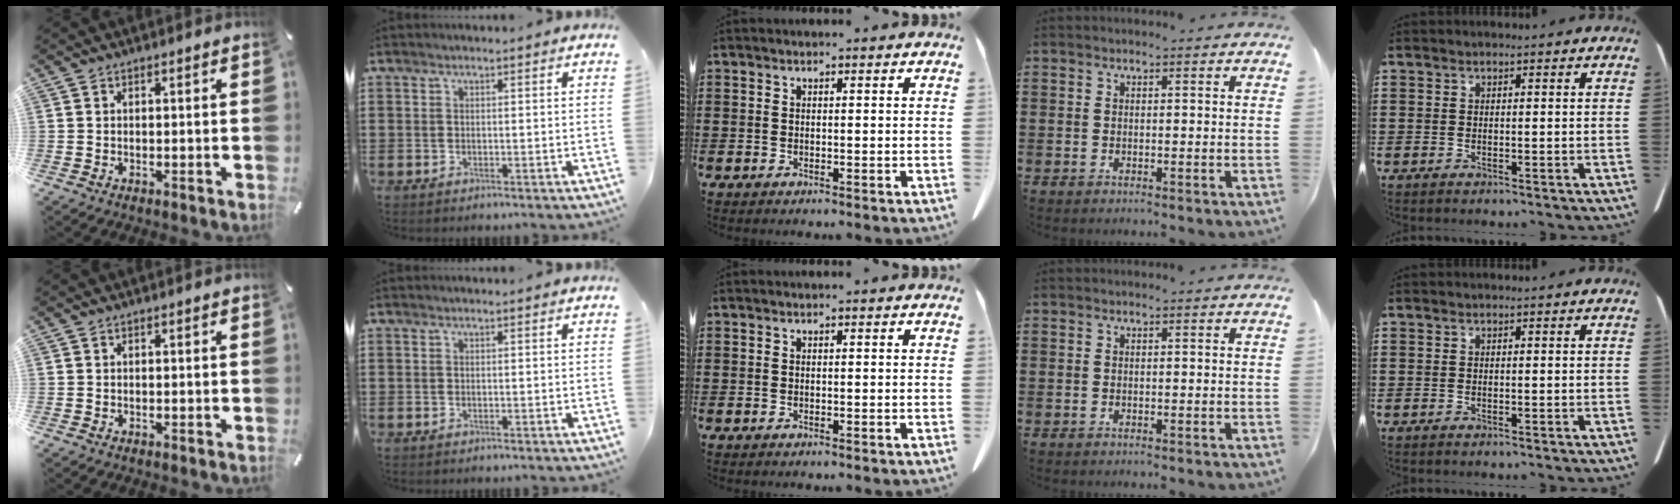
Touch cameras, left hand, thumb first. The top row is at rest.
{}